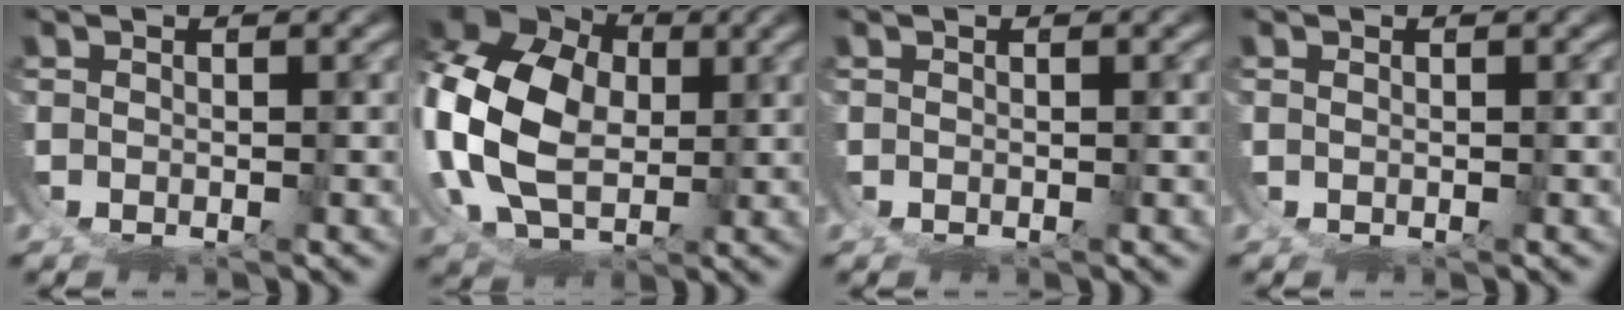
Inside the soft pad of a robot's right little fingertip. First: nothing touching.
{"total": 12.2, "force": [1.7, 8.7, 8.5], "torque": [-0.202, -0.020, 0.041]}
{"total": 0.0}
{"total": 0.0}